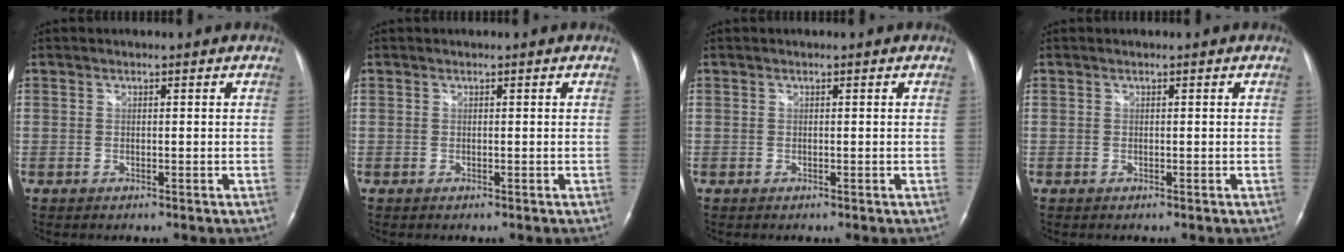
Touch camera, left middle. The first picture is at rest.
{"total": 0.0}
{"total": 0.0}
{"total": 0.0}